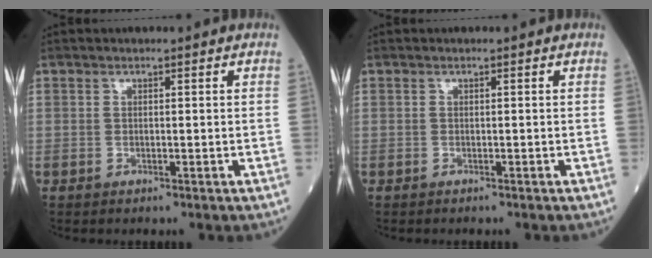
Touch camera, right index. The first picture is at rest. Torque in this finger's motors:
{"motor_torque": [0.06, -0.06, -0.03, -0.01]}